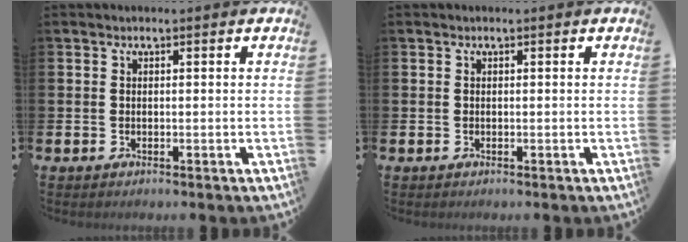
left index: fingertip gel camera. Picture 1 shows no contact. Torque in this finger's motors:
{"motor_torque": [-0.03, 0.02, 0.00, 0.00]}